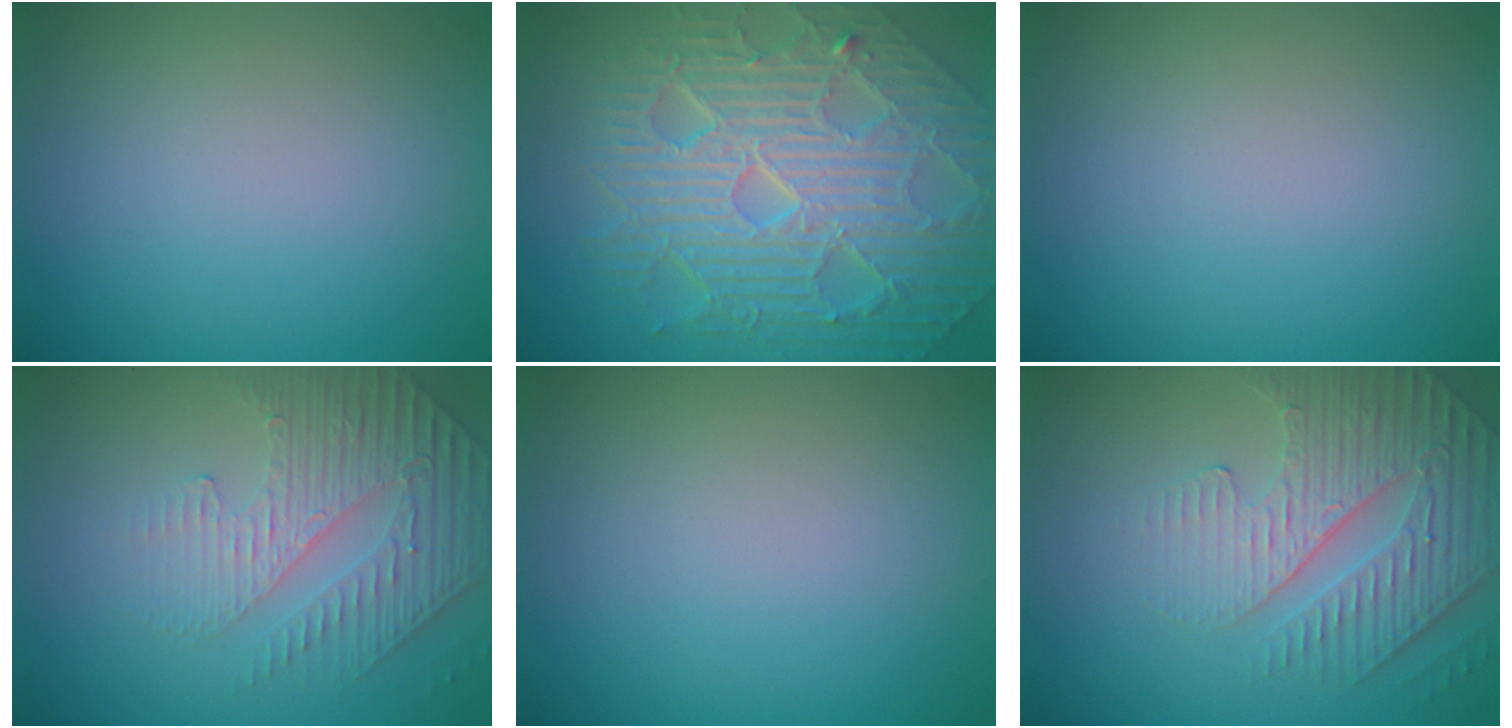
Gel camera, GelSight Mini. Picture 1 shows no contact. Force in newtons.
{"total": 11.1, "press": 7.2, "slide": 8.5}
{"total": 0.0}
{"total": 4.8, "press": 3.3, "slide": 3.5}
{"total": 0.0}
{"total": 4.2, "press": 4.0, "slide": 1.4}